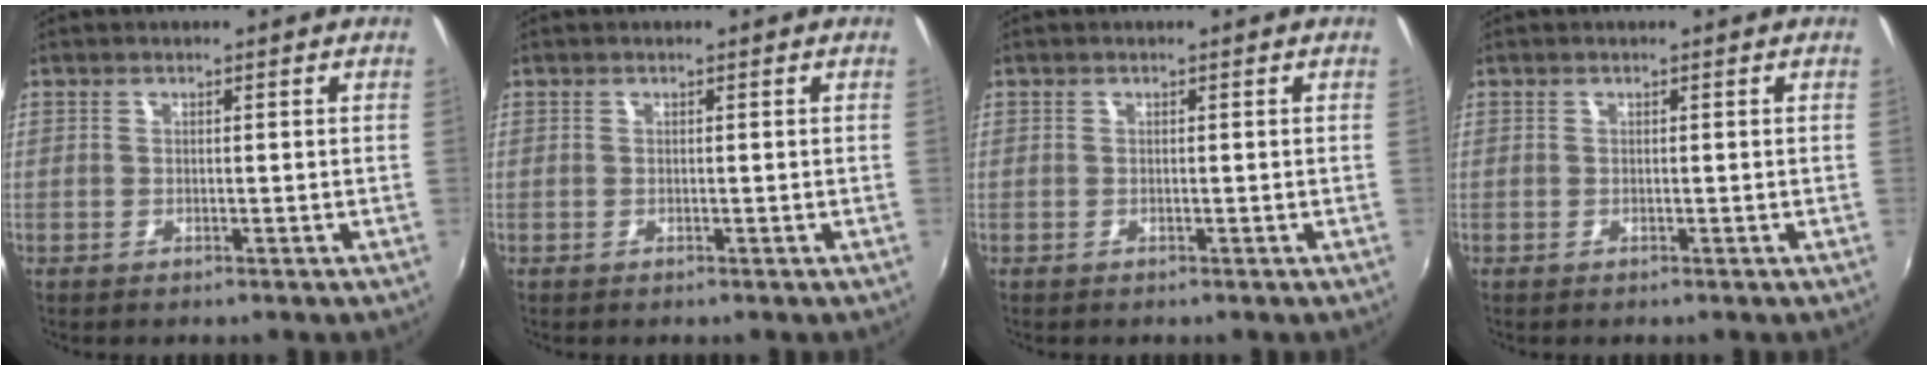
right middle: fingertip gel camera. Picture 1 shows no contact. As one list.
[{"total": 0.0}, {"total": 0.0}, {"total": 0.0}]